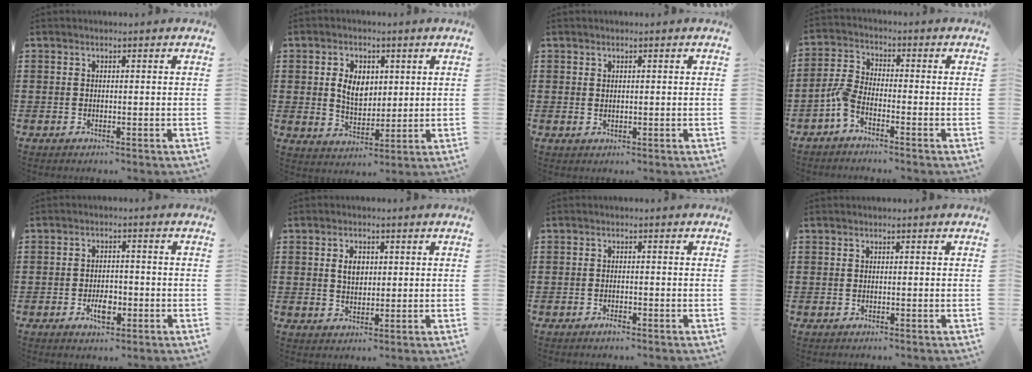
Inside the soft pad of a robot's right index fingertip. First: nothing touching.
{"total": 5.6, "force": [1.1, 3.9, 3.8], "torque": [-0.071, 0.007, 0.013]}
{"total": 0.8, "force": [0.6, 0.5, 0.2], "torque": [-0.005, 0.003, 0.011]}
{"total": 3.9, "force": [-2.7, 1.5, 2.4], "torque": [-0.071, 0.002, -0.059]}
{"total": 3.8, "force": [-1.3, 1.9, 3.0], "torque": [-0.051, 0.000, -0.027]}
{"total": 3.3, "force": [0.8, 2.1, 2.4], "torque": [-0.046, 0.007, 0.011]}
{"total": 1.2, "force": [-0.9, 0.3, 0.7], "torque": [-0.016, -0.003, -0.017]}
{"total": 0.0}